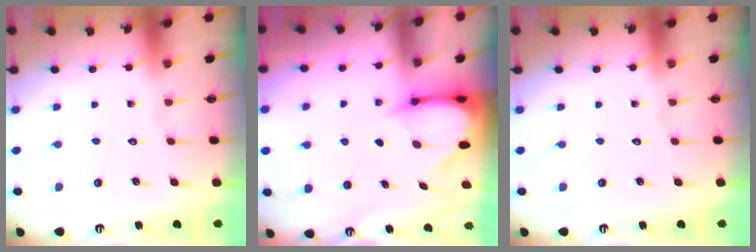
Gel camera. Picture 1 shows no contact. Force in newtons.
{"total": 3.4, "press": 3.4, "slide": 0.3}
{"total": 0.0}